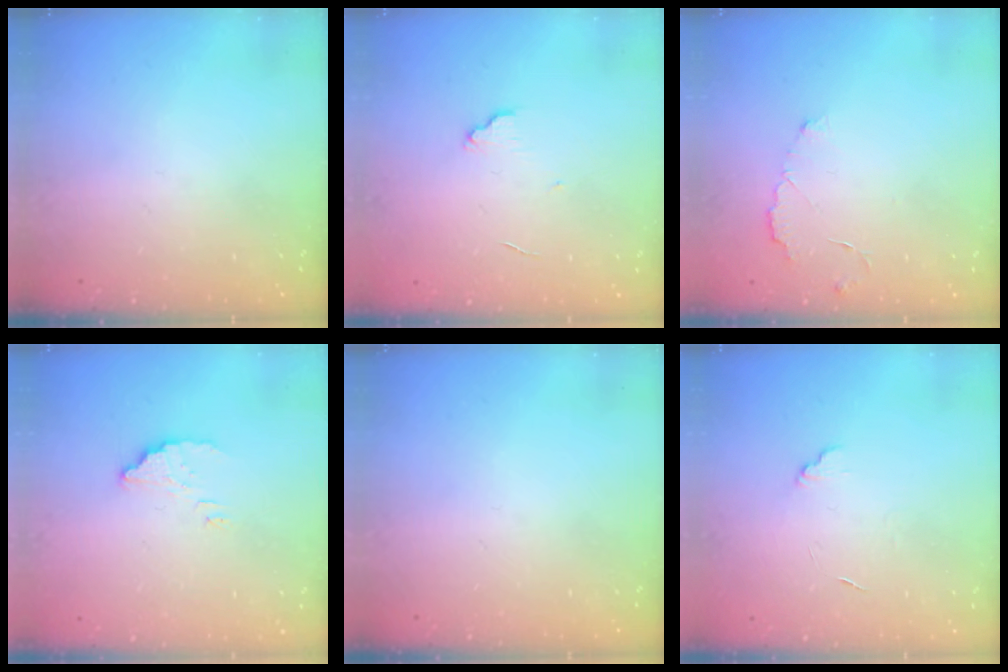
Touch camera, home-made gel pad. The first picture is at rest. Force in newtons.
{"total": 5.2, "press": 5.1, "slide": 0.4}
{"total": 3.5, "press": 3.4, "slide": 0.2}
{"total": 3.5, "press": 3.5, "slide": 0.3}
{"total": 0.0}
{"total": 4.0, "press": 4.0, "slide": 0.3}